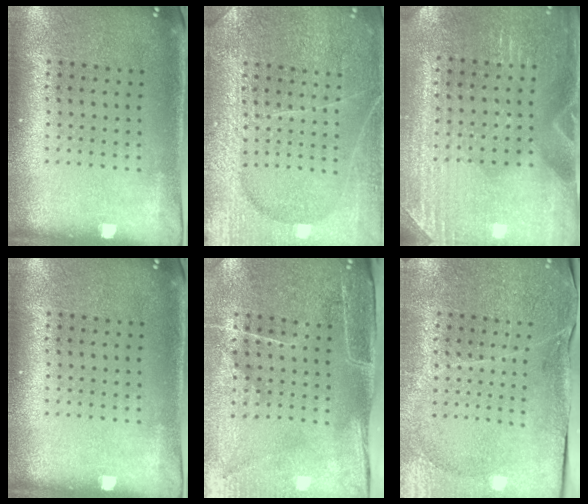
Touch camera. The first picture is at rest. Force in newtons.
{"total": 4.1, "press": 4.1, "slide": 0.5}
{"total": 3.0, "press": 3.0, "slide": 0.2}
{"total": 0.0}
{"total": 4.6, "press": 3.8, "slide": 2.5}
{"total": 3.3, "press": 3.3, "slide": 0.4}